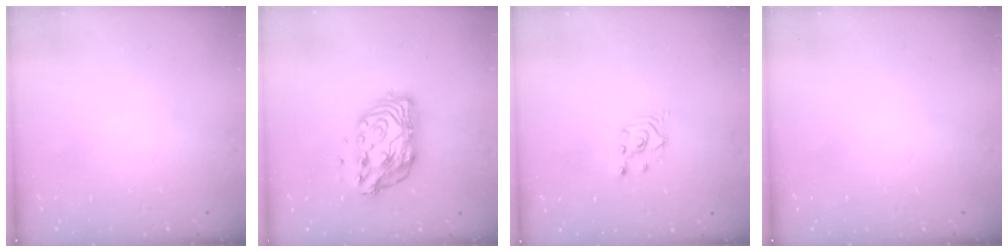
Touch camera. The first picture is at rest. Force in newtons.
{"total": 12.6, "press": 12.6, "slide": 1.1}
{"total": 2.7, "press": 2.7, "slide": 0.2}
{"total": 0.0}